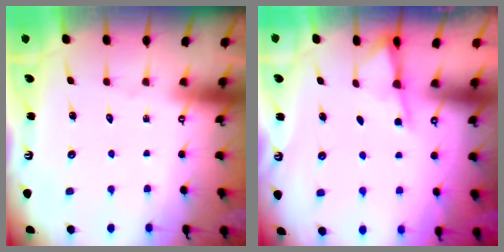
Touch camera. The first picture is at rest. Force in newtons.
{"total": 1.9, "press": 1.8, "slide": 0.4}